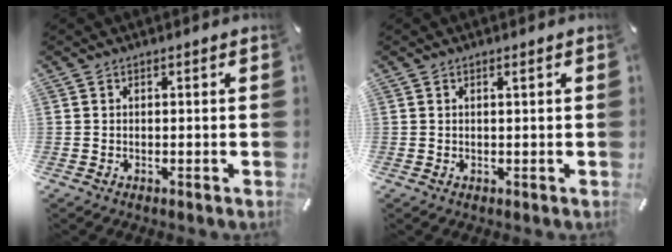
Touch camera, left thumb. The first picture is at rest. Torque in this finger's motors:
{"motor_torque": [-0.05, -0.13, 0.06, -0.13, 0.00]}